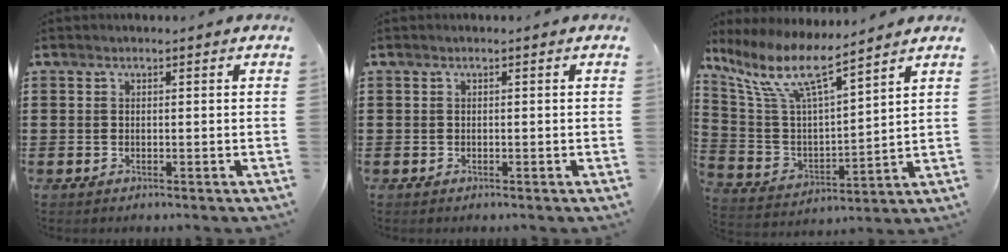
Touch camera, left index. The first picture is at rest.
{"total": 0.0}
{"total": 10.0, "force": [7.5, 1.9, 6.4], "torque": [-0.160, -0.044, 0.125]}